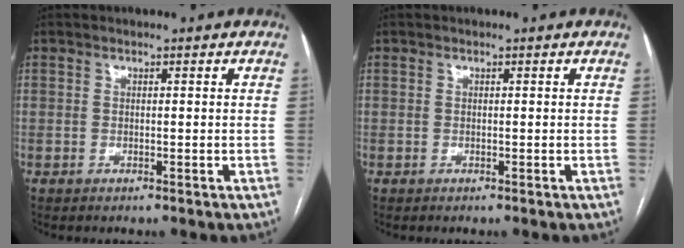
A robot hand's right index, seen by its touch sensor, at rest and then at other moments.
{"total": 0.0}